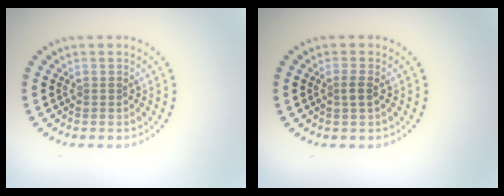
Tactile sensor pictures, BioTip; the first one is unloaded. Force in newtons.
{"total": 1.1, "press": 0.9, "slide": 0.7}